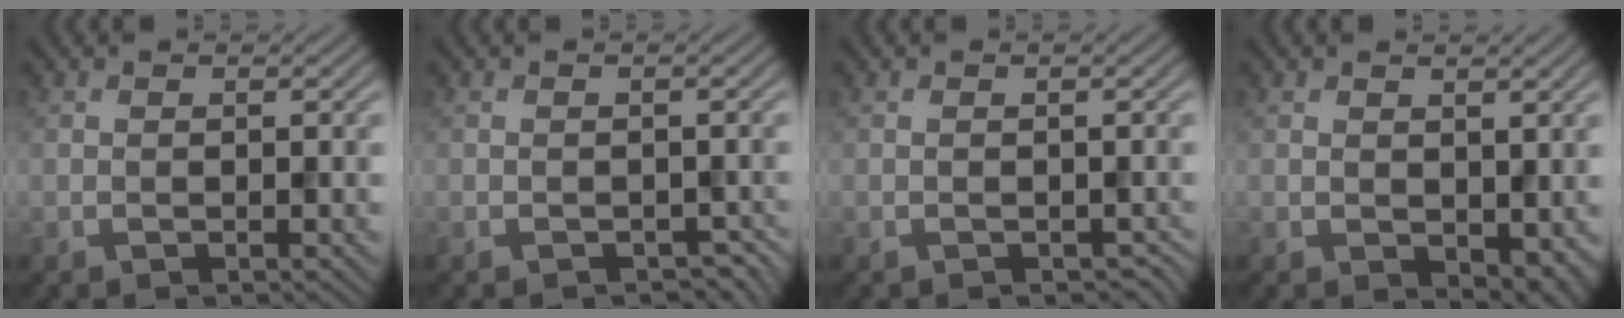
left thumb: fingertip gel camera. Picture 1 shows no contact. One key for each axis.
{"total": 1.6, "fx": -1.2, "fy": 0.9, "fz": 0.6, "tx": -0.010, "ty": -0.010, "tz": -0.014}
{"total": 0.8, "fx": -0.6, "fy": 0.5, "fz": 0.2, "tx": -0.009, "ty": -0.014, "tz": -0.009}
{"total": 2.9, "fx": 0.5, "fy": 1.9, "fz": 2.2, "tx": -0.034, "ty": -0.010, "tz": 0.015}